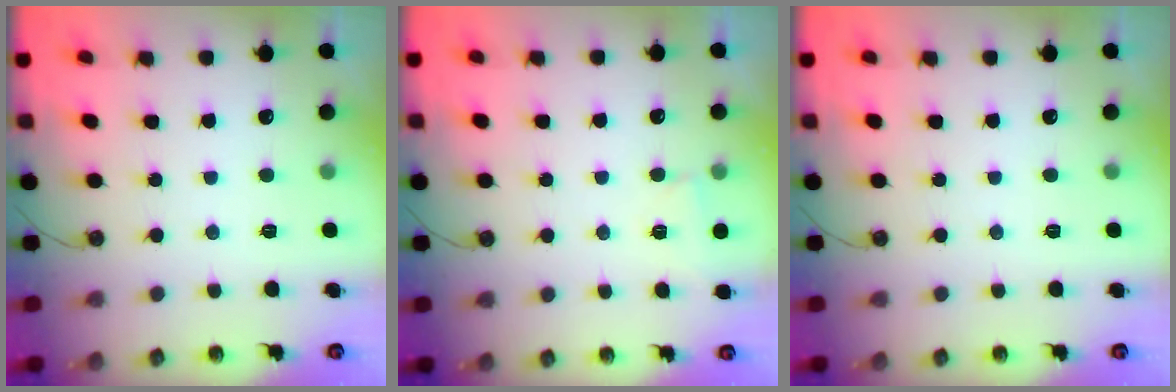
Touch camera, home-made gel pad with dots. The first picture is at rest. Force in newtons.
{"total": 2.1, "press": 2.1, "slide": 0.4}
{"total": 0.0}